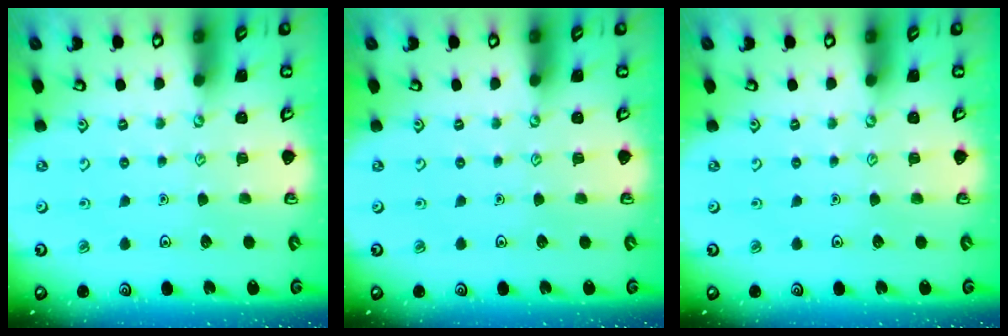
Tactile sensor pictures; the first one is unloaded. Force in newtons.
{"total": 0.0}
{"total": 0.0}